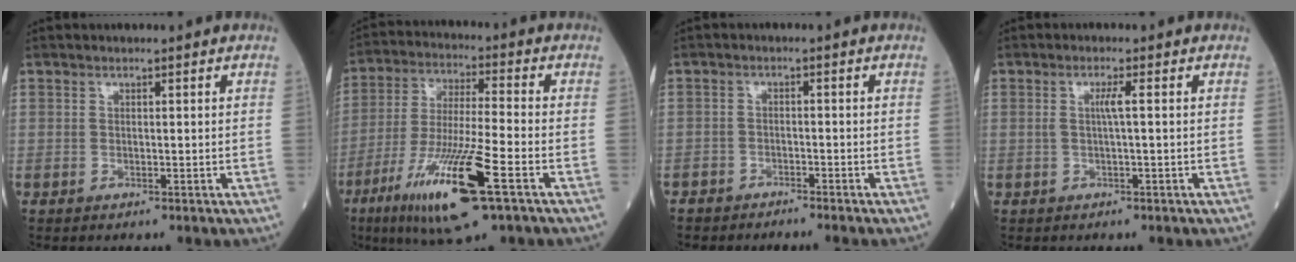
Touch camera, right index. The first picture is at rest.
{"total": 15.9, "force": [-7.4, 1.0, 14.1], "torque": [-0.283, -0.034, -0.131]}
{"total": 3.2, "force": [-3.0, 0.8, 0.6], "torque": [-0.009, -0.004, -0.047]}
{"total": 1.9, "force": [0.1, -0.3, 1.9], "torque": [-0.039, 0.001, 0.001]}